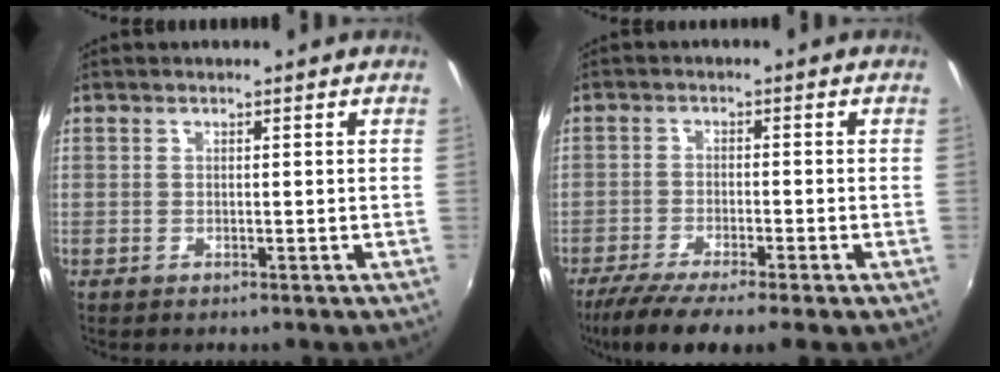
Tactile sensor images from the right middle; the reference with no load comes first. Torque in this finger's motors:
{"motor_torque": [1.09, -1.05, 0.17, 0.13]}